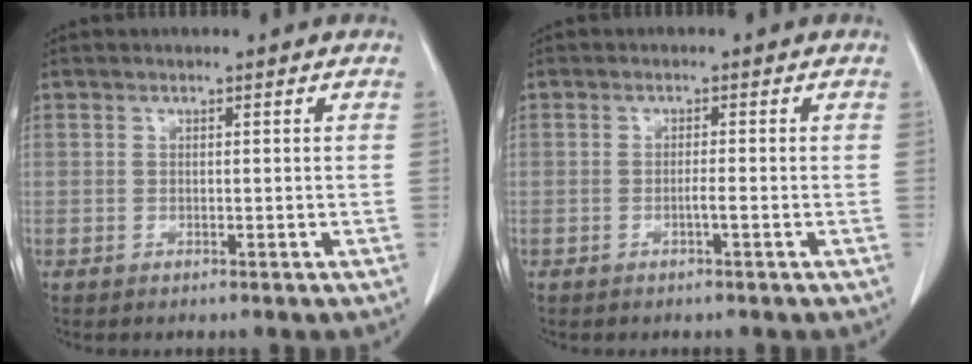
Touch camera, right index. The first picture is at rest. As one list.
[{"total": 1.3, "force": [-0.6, -0.2, 1.1], "torque": [-0.019, 0.002, -0.010]}]